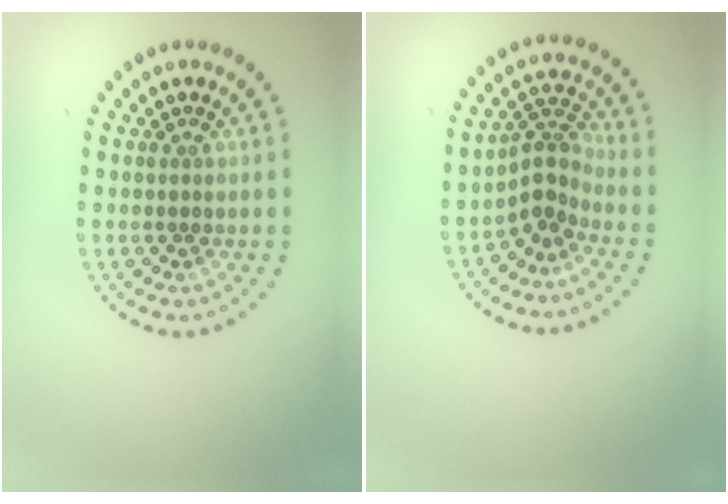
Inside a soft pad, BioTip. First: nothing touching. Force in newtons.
{"total": 2.9, "press": 2.0, "slide": 2.1}